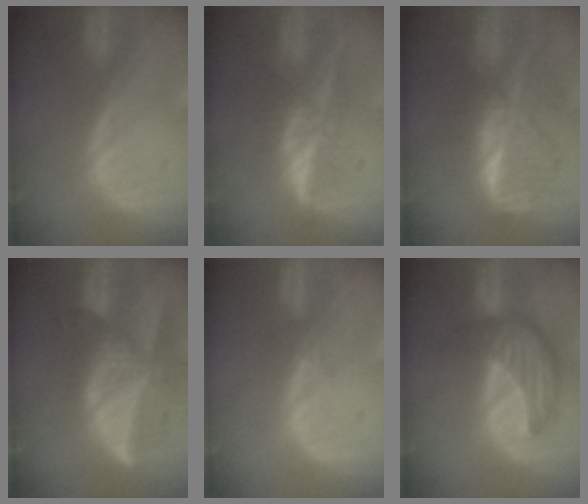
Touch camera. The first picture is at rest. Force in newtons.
{"total": 5.9, "press": 5.5, "slide": 1.9}
{"total": 9.0, "press": 9.0, "slide": 0.6}
{"total": 9.7, "press": 8.6, "slide": 4.4}
{"total": 0.7, "press": 0.7, "slide": 0.2}
{"total": 7.9, "press": 7.6, "slide": 2.2}